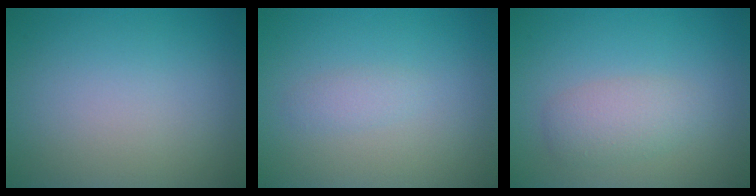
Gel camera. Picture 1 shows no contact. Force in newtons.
{"total": 1.0, "press": 1.0, "slide": 0.0}
{"total": 2.6, "press": 2.6, "slide": 0.3}